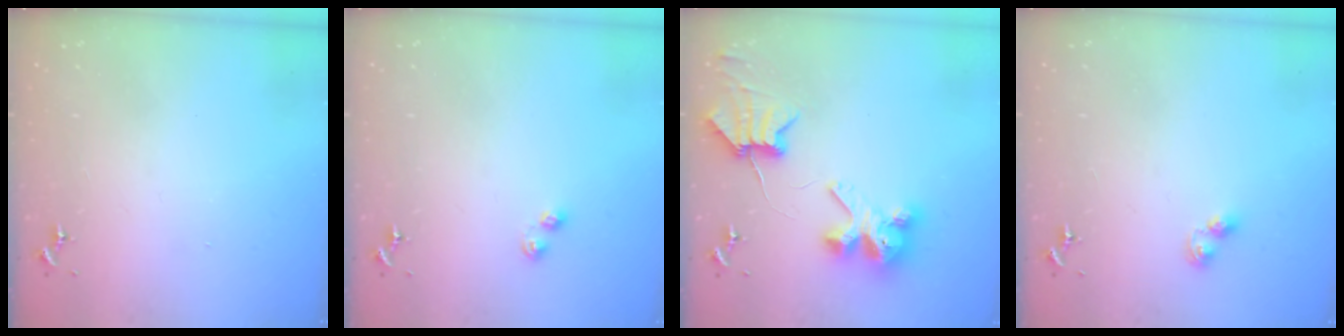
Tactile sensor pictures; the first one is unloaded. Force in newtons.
{"total": 3.9, "press": 3.8, "slide": 0.6}
{"total": 8.1, "press": 8.1, "slide": 1.2}
{"total": 4.6, "press": 4.6, "slide": 0.6}